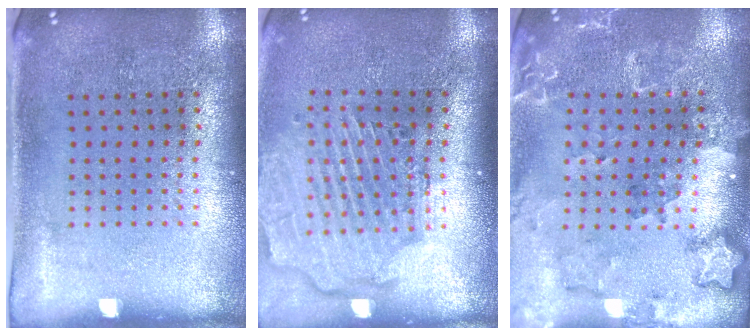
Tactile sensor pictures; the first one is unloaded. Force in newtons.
{"total": 2.7, "press": 2.2, "slide": 1.5}
{"total": 1.8, "press": 1.7, "slide": 0.4}